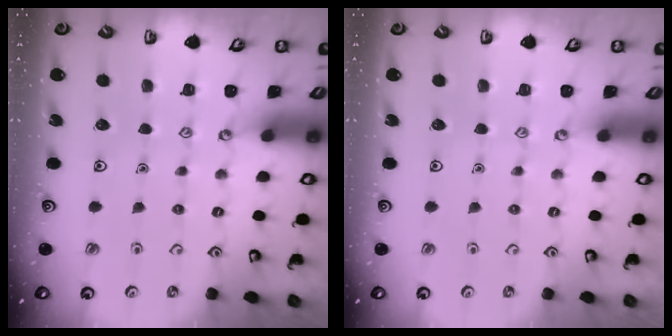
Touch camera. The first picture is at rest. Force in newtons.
{"total": 0.0}